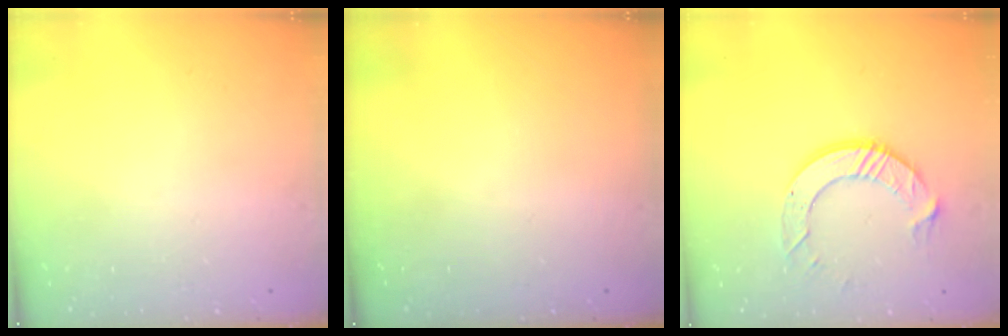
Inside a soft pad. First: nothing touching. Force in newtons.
{"total": 0.0}
{"total": 9.7, "press": 9.7, "slide": 0.8}